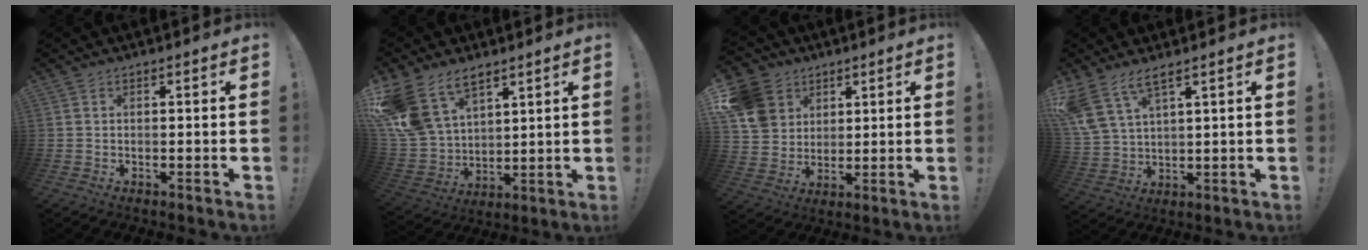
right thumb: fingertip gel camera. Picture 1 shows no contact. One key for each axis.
{"total": 15.7, "fx": 10.2, "fy": 9.5, "fz": 7.3, "tx": -0.169, "ty": -0.059, "tz": 0.202}
{"total": 12.9, "fx": 5.6, "fy": 10.7, "fz": 4.5, "tx": -0.074, "ty": -0.025, "tz": 0.117}
{"total": 7.9, "fx": 5.7, "fy": 2.5, "fz": 4.8, "tx": -0.108, "ty": -0.020, "tz": 0.117}